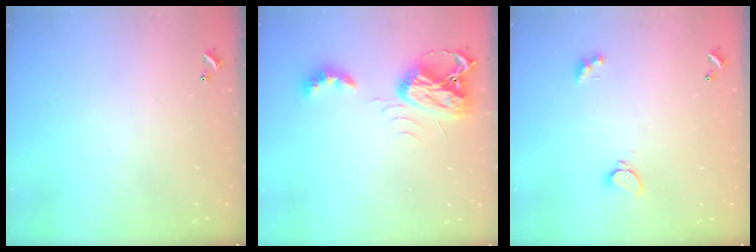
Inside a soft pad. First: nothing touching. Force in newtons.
{"total": 7.9, "press": 7.9, "slide": 0.8}
{"total": 1.6, "press": 1.6, "slide": 0.5}